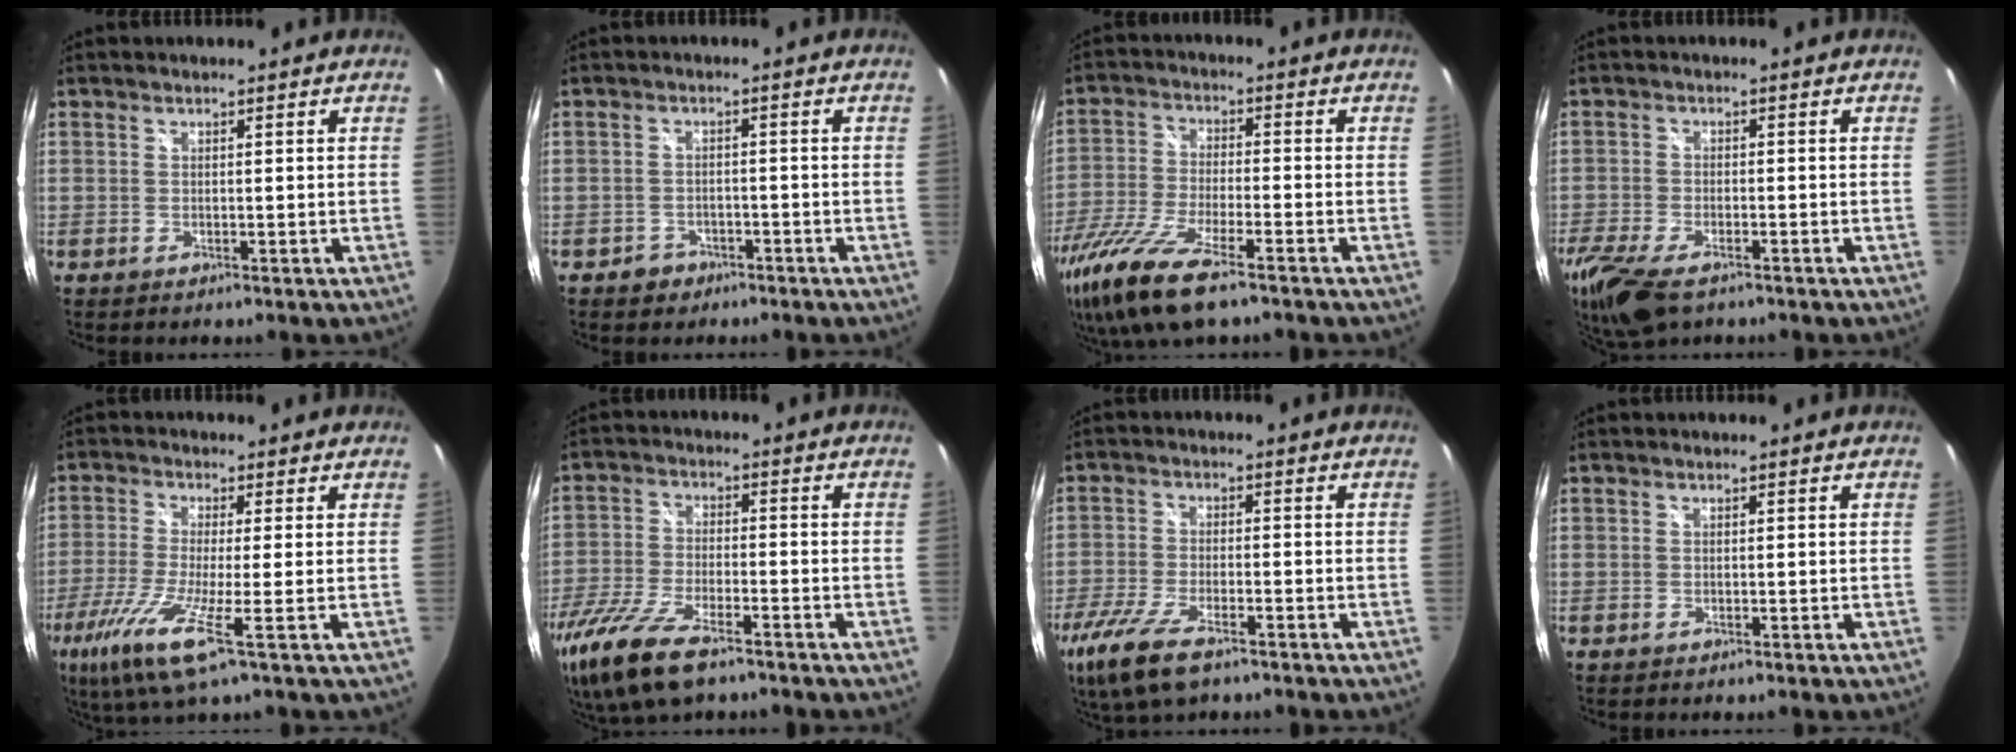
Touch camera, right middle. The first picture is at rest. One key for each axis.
{"total": 3.4, "fx": -2.2, "fy": 2.6, "fz": 0.4, "tx": -0.019, "ty": 0.008, "tz": -0.029}
{"total": 16.9, "fx": -11.6, "fy": 3.9, "fz": 11.7, "tx": -0.253, "ty": -0.051, "tz": -0.220}
{"total": 12.3, "fx": -8.5, "fy": 5.2, "fz": 7.2, "tx": -0.182, "ty": -0.045, "tz": -0.156}
{"total": 11.1, "fx": -5.1, "fy": 0.5, "fz": 9.8, "tx": -0.230, "ty": -0.032, "tz": -0.100}
{"total": 15.7, "fx": -10.8, "fy": 5.2, "fz": 10.1, "tx": -0.231, "ty": -0.044, "tz": -0.206}
{"total": 11.6, "fx": -7.6, "fy": 3.7, "fz": 7.9, "tx": -0.186, "ty": -0.034, "tz": -0.144}
{"total": 0.0}